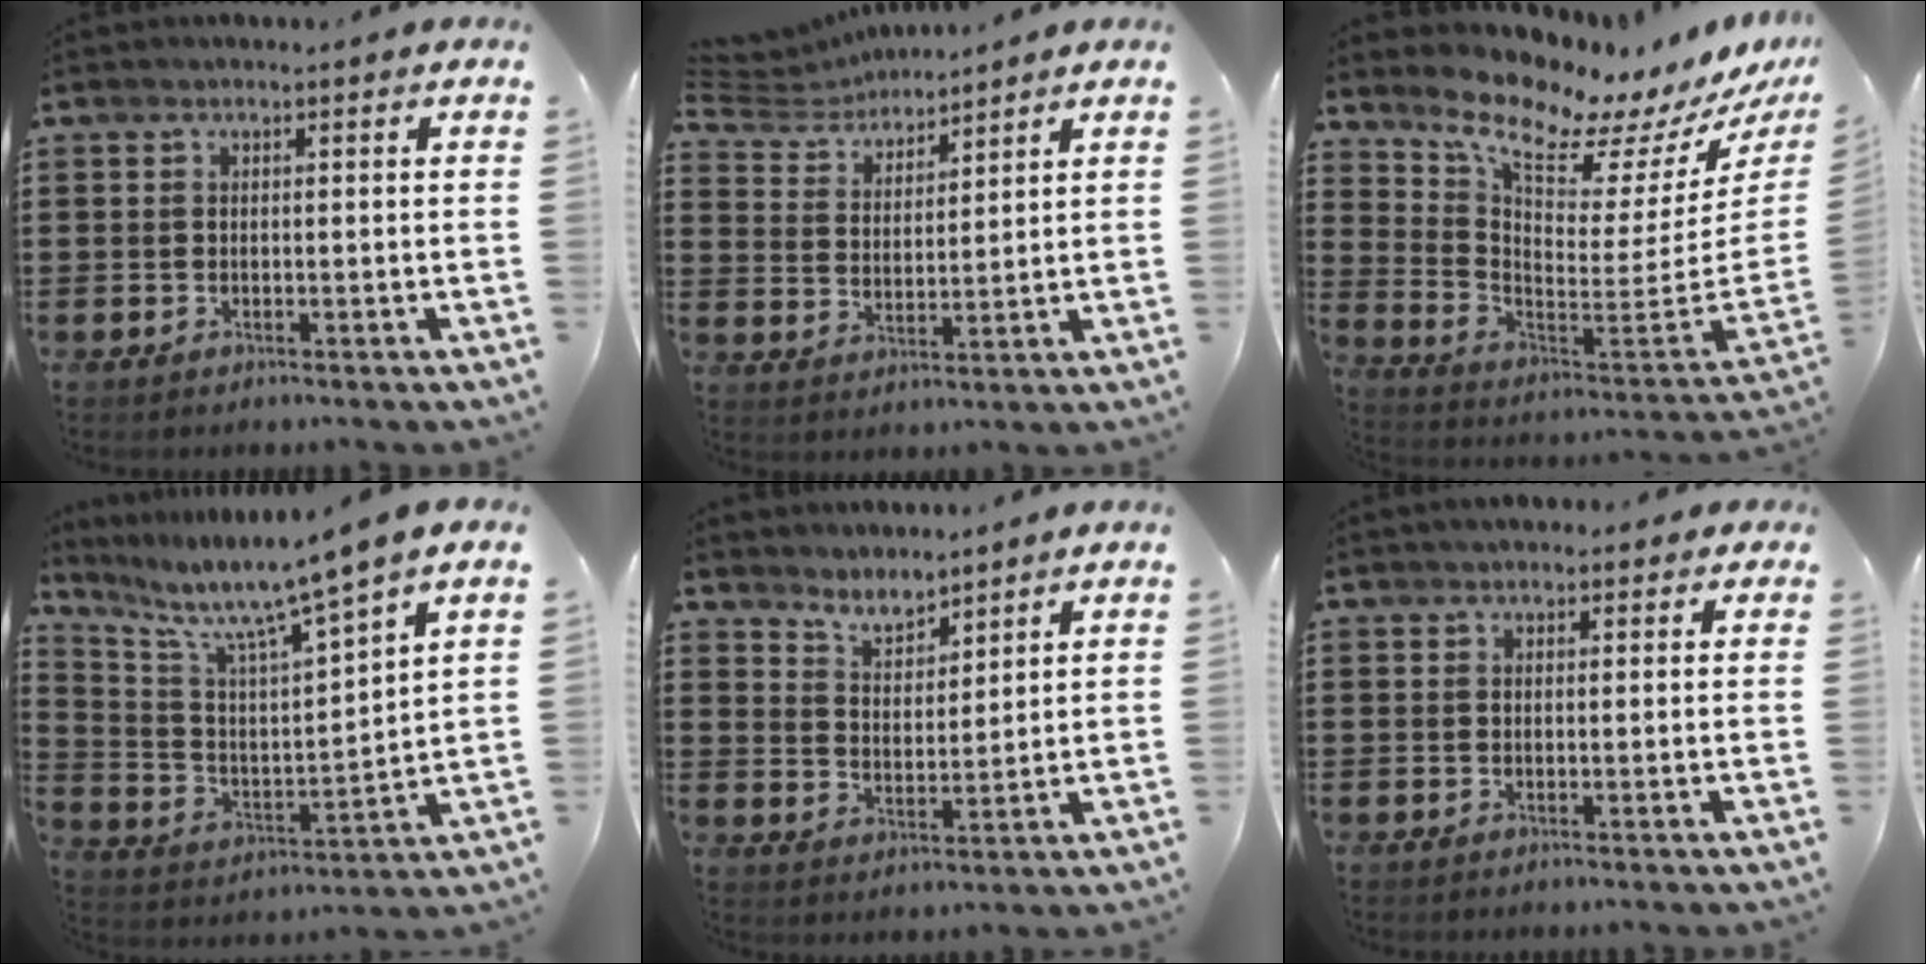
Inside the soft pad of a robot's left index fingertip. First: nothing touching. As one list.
[{"total": 4.8, "force": [4.6, 1.3, 0.8], "torque": [-0.041, -0.019, 0.080]}, {"total": 9.6, "force": [8.4, 1.6, 4.4], "torque": [-0.108, -0.082, 0.137]}, {"total": 9.1, "force": [7.3, -0.6, 5.4], "torque": [-0.133, -0.052, 0.114]}, {"total": 4.3, "force": [4.1, 0.9, 0.5], "torque": [-0.027, -0.011, 0.076]}, {"total": 1.6, "force": [1.3, 0.8, 0.6], "torque": [-0.014, 0.007, 0.023]}]